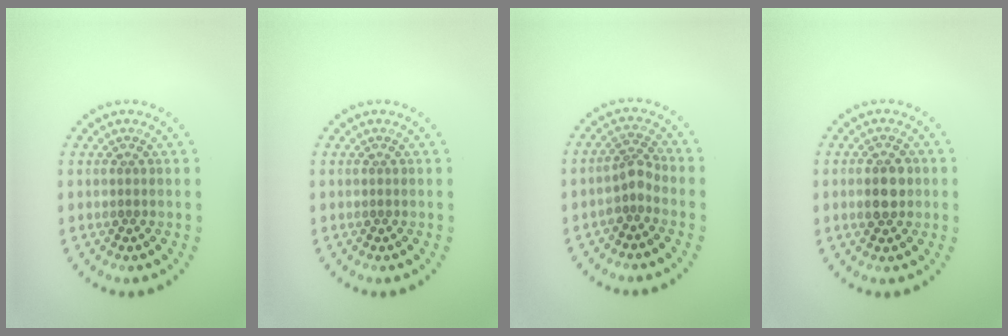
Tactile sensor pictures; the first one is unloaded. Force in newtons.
{"total": 0.0}
{"total": 2.0, "press": 1.4, "slide": 1.4}
{"total": 2.8, "press": 2.8, "slide": 0.1}